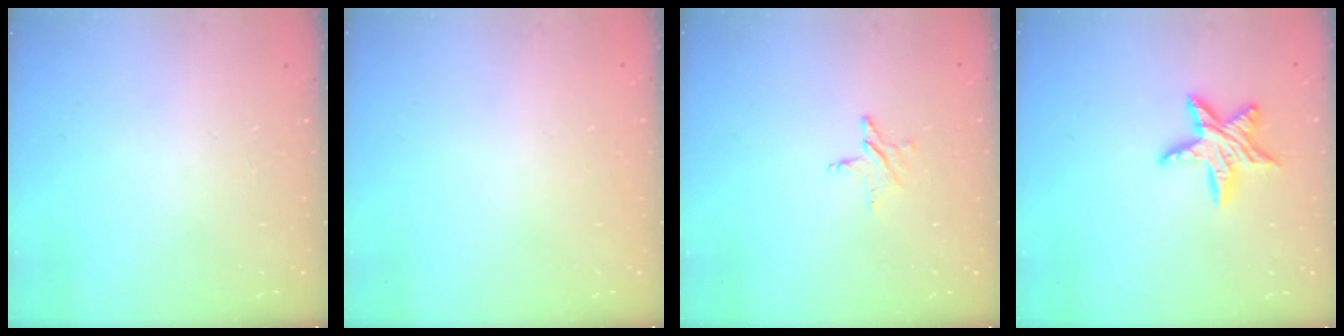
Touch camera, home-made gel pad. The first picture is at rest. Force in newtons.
{"total": 0.0}
{"total": 4.7, "press": 4.7, "slide": 0.4}
{"total": 10.7, "press": 10.7, "slide": 0.7}